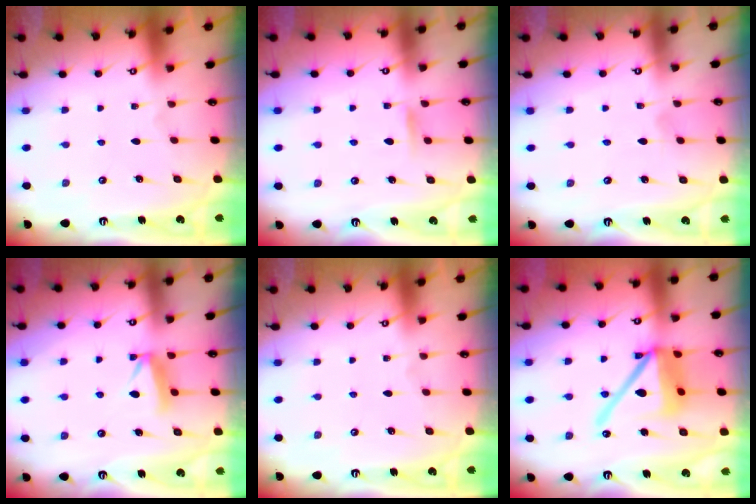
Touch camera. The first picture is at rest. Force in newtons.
{"total": 6.2, "press": 6.1, "slide": 0.7}
{"total": 2.5, "press": 2.5, "slide": 0.4}
{"total": 8.0, "press": 8.0, "slide": 0.4}
{"total": 0.0}
{"total": 15.2, "press": 15.1, "slide": 1.9}